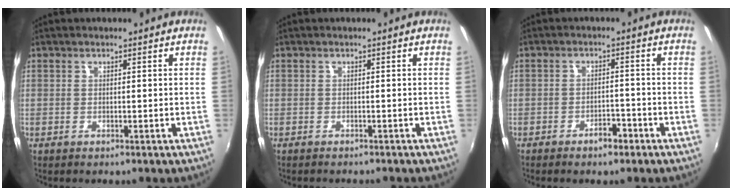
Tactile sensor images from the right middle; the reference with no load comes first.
{"total": 1.8, "force": [-1.7, 0.3, 0.6], "torque": [-0.021, -0.012, -0.026]}
{"total": 3.4, "force": [-2.5, 1.3, 1.8], "torque": [-0.037, 0.003, -0.034]}